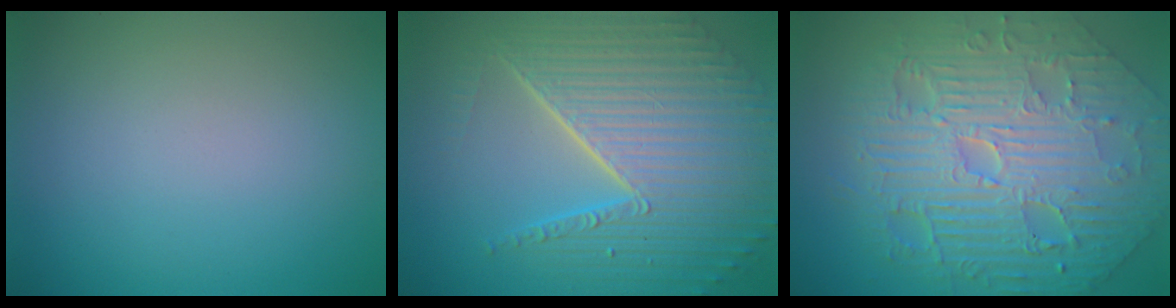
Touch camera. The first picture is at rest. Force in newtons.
{"total": 9.9, "press": 6.3, "slide": 7.7}
{"total": 11.8, "press": 7.7, "slide": 9.0}